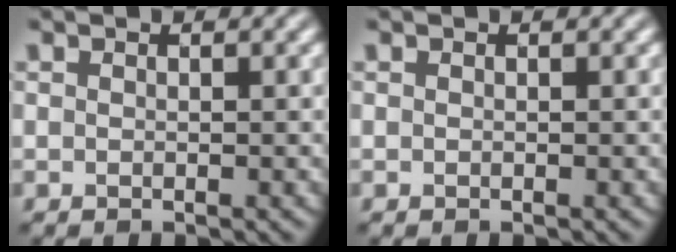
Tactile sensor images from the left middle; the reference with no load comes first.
{"total": 0.0}